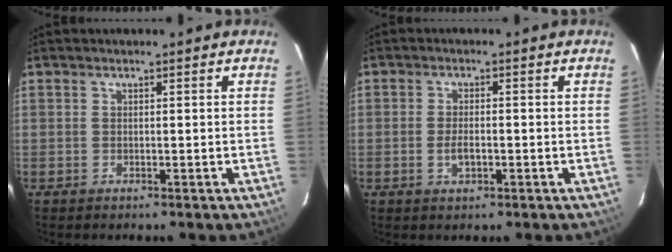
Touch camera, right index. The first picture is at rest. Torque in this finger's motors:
{"motor_torque": [-0.05, 0.07, 0.03, 0.01]}